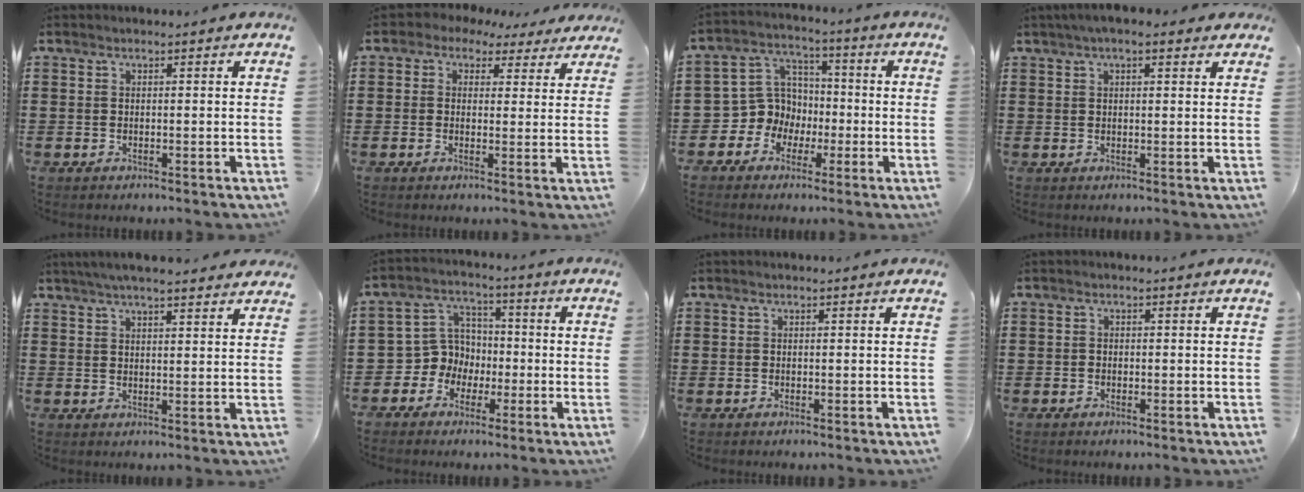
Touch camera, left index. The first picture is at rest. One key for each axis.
{"total": 2.3, "fx": 1.4, "fy": 1.6, "fz": 0.7, "tx": -0.026, "ty": 0.000, "tz": 0.023}
{"total": 8.0, "fx": -1.5, "fy": 7.7, "fz": 1.5, "tx": -0.083, "ty": 0.001, "tz": -0.031}
{"total": 2.9, "fx": 1.8, "fy": 0.8, "fz": 2.1, "tx": -0.044, "ty": 0.007, "tz": 0.032}
{"total": 4.4, "fx": 4.0, "fy": 0.3, "fz": 1.9, "tx": -0.046, "ty": -0.004, "tz": 0.073}
{"total": 6.6, "fx": -1.4, "fy": 6.3, "fz": 1.3, "tx": -0.065, "ty": 0.004, "tz": -0.030}
{"total": 0.0}
{"total": 0.7, "fx": -0.4, "fy": 0.5, "fz": 0.2, "tx": -0.004, "ty": 0.000, "tz": -0.009}